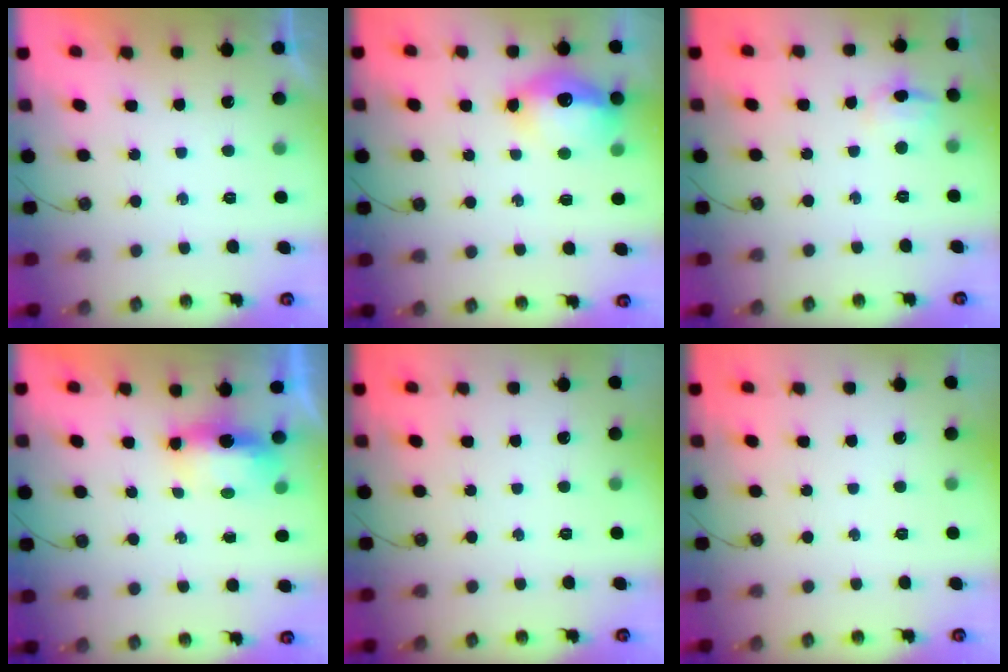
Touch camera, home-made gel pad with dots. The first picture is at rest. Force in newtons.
{"total": 12.9, "press": 12.8, "slide": 1.4}
{"total": 5.8, "press": 5.6, "slide": 1.8}
{"total": 6.3, "press": 6.2, "slide": 1.2}
{"total": 0.0}
{"total": 0.0}